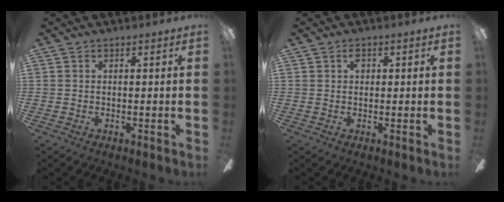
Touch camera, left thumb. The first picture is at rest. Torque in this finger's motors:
{"motor_torque": [0.17, 0.21, 0.25, -0.24, 0.01]}